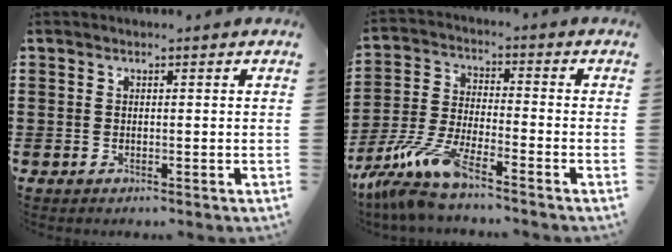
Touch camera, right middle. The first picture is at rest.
{"total": 8.8, "force": [-7.3, 0.3, 4.9], "torque": [-0.121, -0.014, -0.150]}